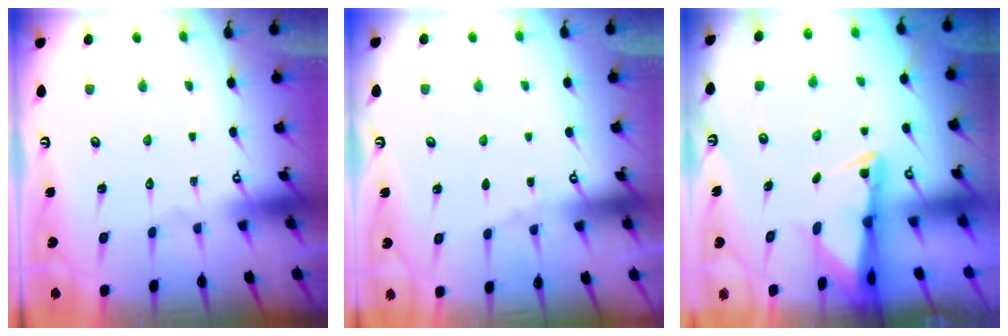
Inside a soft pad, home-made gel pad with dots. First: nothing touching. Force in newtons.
{"total": 2.5, "press": 2.4, "slide": 0.4}
{"total": 2.5, "press": 2.4, "slide": 0.5}